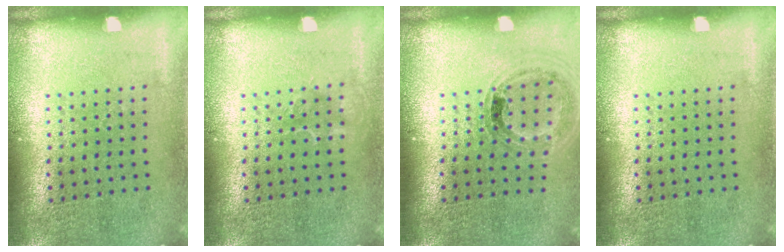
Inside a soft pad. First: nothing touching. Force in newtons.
{"total": 0.9, "press": 0.9, "slide": 0.3}
{"total": 1.0, "press": 1.0, "slide": 0.1}
{"total": 0.0}